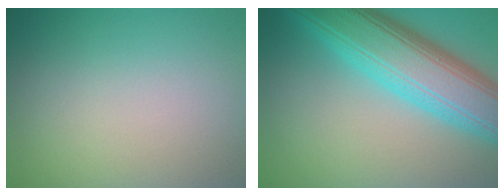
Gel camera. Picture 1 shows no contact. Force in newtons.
{"total": 10.3, "press": 10.3, "slide": 0.2}